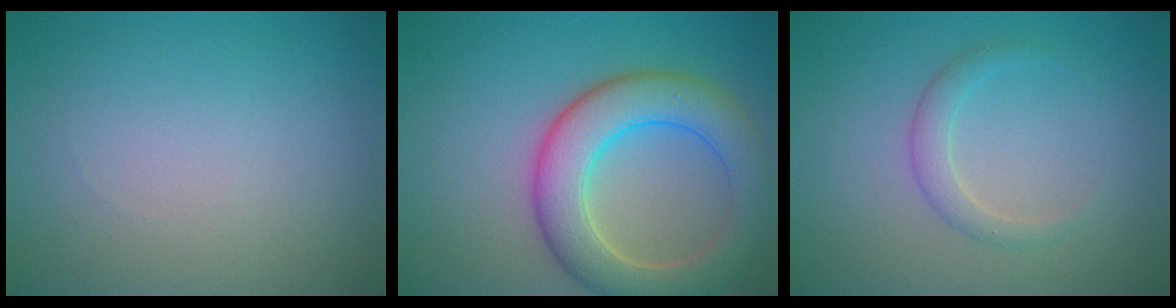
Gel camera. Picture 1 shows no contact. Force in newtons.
{"total": 7.3, "press": 7.3, "slide": 0.4}
{"total": 1.7, "press": 1.7, "slide": 0.1}